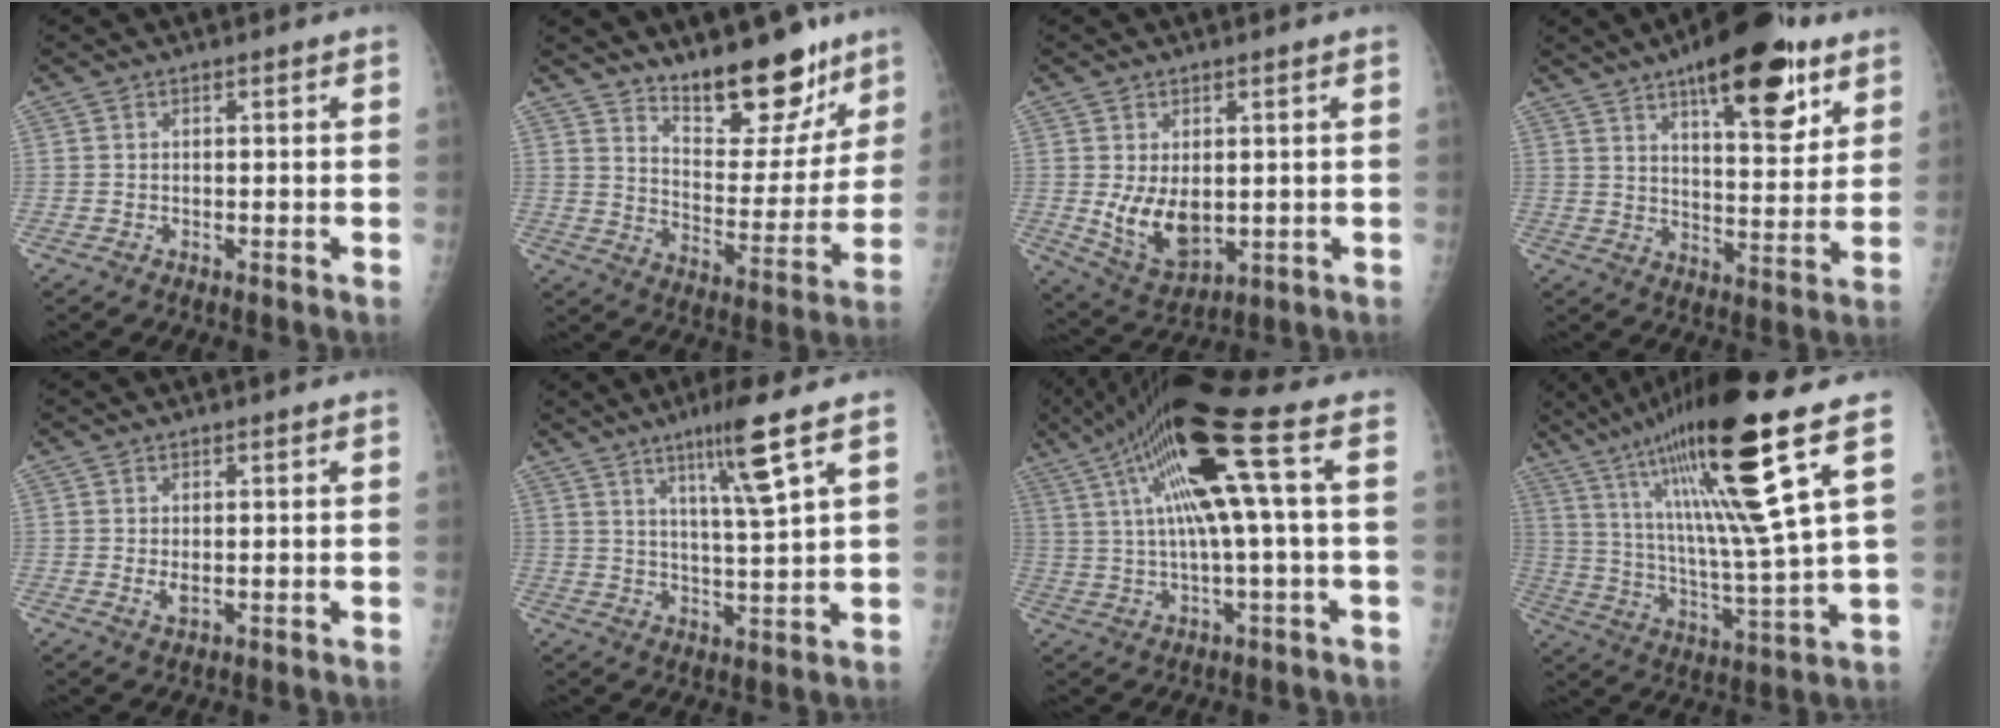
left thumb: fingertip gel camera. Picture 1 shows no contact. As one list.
[{"total": 16.1, "force": [12.1, 5.9, 8.8], "torque": [-0.075, -0.095, 0.192]}, {"total": 9.0, "force": [0.3, 5.4, 7.2], "torque": [-0.107, -0.020, 0.025]}, {"total": 18.9, "force": [10.9, 6.7, 13.9], "torque": [-0.166, -0.051, 0.161]}, {"total": 2.4, "force": [0.5, 1.0, 2.2], "torque": [-0.035, -0.006, 0.013]}, {"total": 9.9, "force": [5.5, -0.2, 8.2], "torque": [-0.143, -0.033, 0.098]}, {"total": 15.8, "force": [4.0, 1.4, 15.3], "torque": [-0.300, 0.034, 0.069]}, {"total": 23.6, "force": [11.6, 1.8, 20.4], "torque": [-0.362, -0.044, 0.197]}]